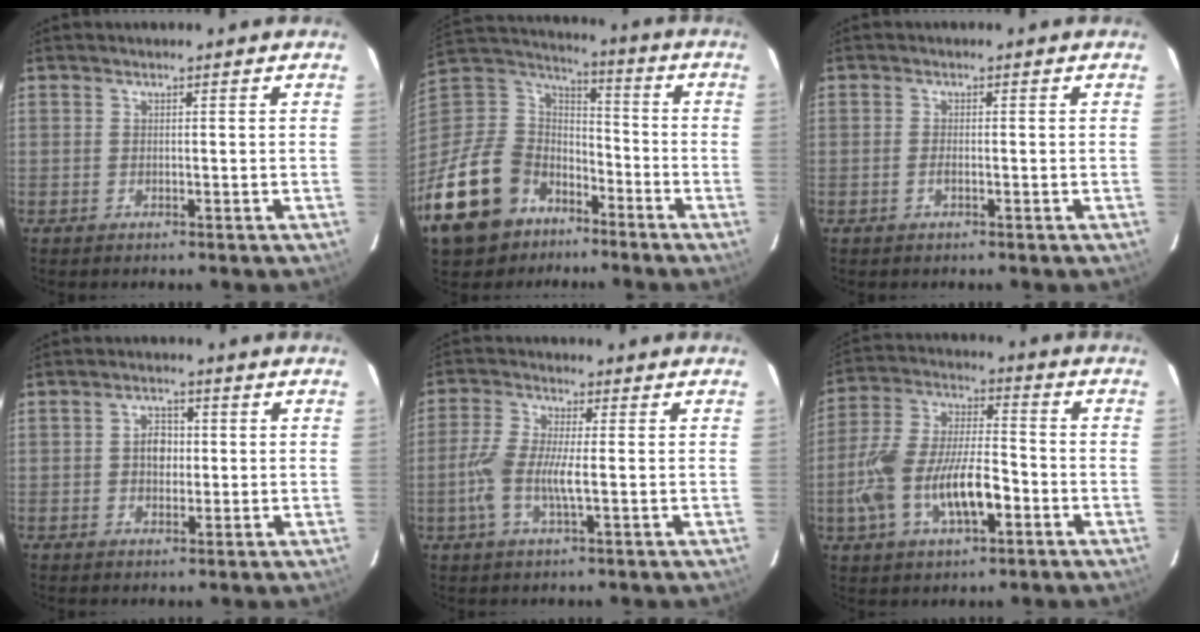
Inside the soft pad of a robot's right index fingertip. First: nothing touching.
{"total": 21.7, "force": [-13.8, 14.4, 8.6], "torque": [-0.214, 0.023, -0.218]}
{"total": 1.2, "force": [-0.6, 0.5, 1.0], "torque": [-0.023, 0.001, -0.012]}
{"total": 3.8, "force": [0.1, 3.0, 2.4], "torque": [-0.039, 0.010, 0.003]}
{"total": 7.2, "force": [-1.4, 1.7, 6.9], "torque": [-0.153, 0.000, -0.030]}
{"total": 15.7, "force": [-5.3, 6.4, 13.4], "torque": [-0.277, 0.000, -0.090]}